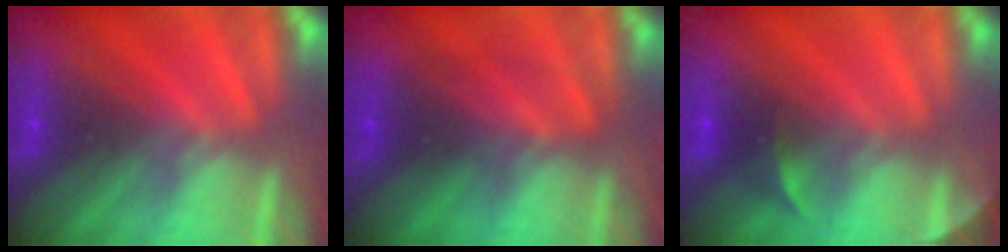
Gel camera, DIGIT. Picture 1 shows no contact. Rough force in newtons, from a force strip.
{"total": 2.4}
{"total": 2.2}